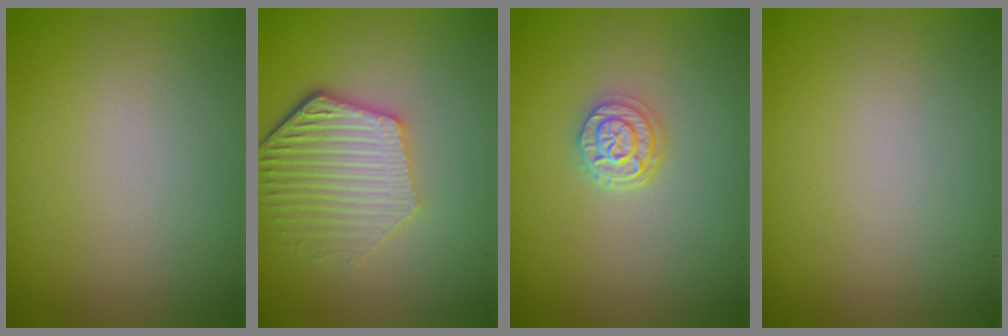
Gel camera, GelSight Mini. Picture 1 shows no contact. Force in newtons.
{"total": 5.6, "press": 4.2, "slide": 3.7}
{"total": 2.6, "press": 2.2, "slide": 1.5}
{"total": 0.0}